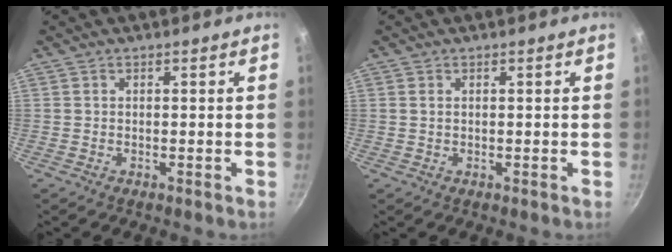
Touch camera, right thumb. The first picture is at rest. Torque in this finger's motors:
{"motor_torque": [-0.40, 0.25, 0.12, 0.45, 0.10]}